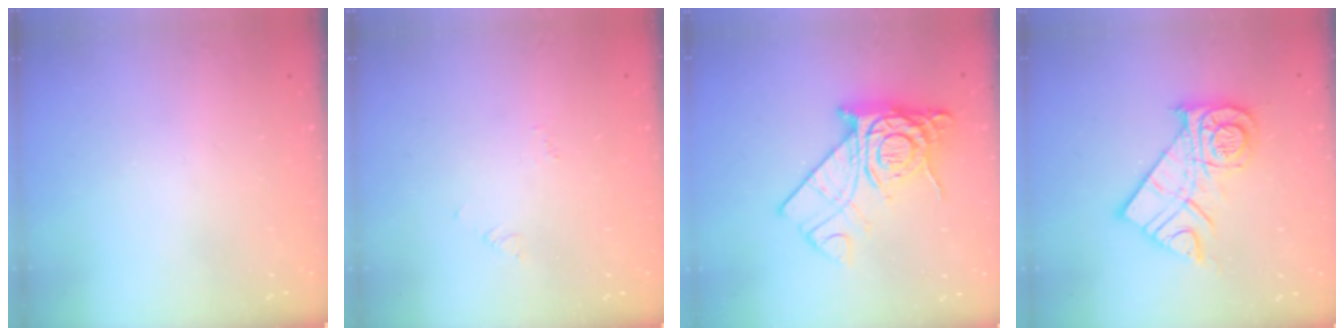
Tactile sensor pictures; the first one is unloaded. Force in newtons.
{"total": 2.7, "press": 2.7, "slide": 0.2}
{"total": 18.3, "press": 18.2, "slide": 1.7}
{"total": 16.2, "press": 16.1, "slide": 1.6}